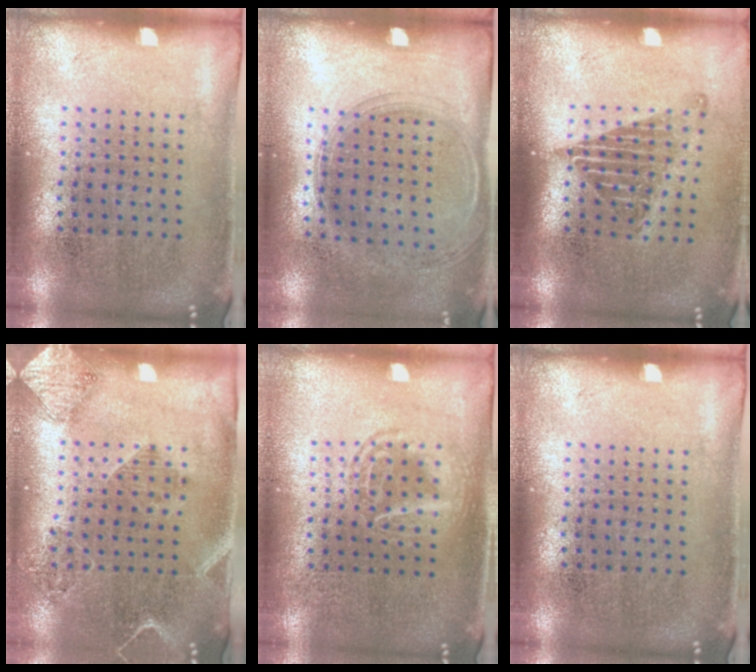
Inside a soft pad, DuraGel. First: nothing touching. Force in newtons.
{"total": 1.4, "press": 1.2, "slide": 0.6}
{"total": 1.3, "press": 1.1, "slide": 0.7}
{"total": 1.8, "press": 1.6, "slide": 0.8}
{"total": 1.2, "press": 1.2, "slide": 0.1}
{"total": 0.0}